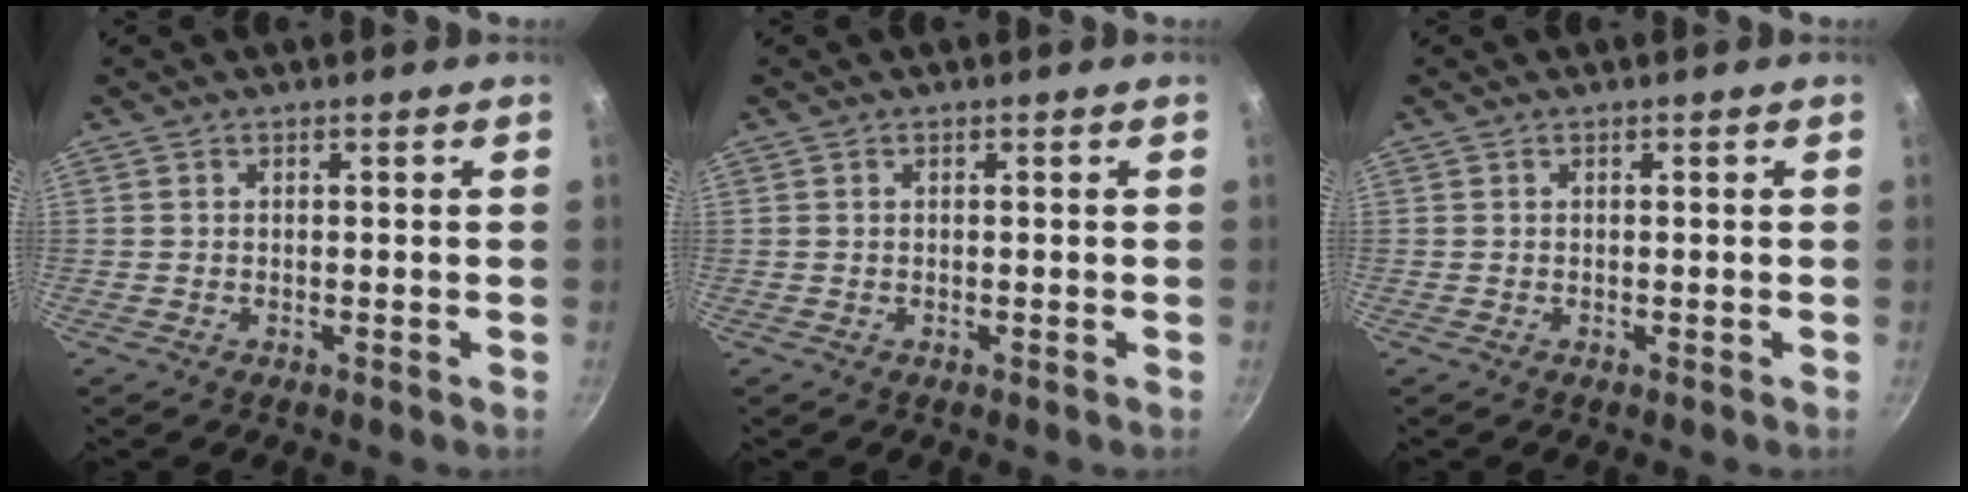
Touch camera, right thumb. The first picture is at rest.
{"total": 0.0}
{"total": 0.0}